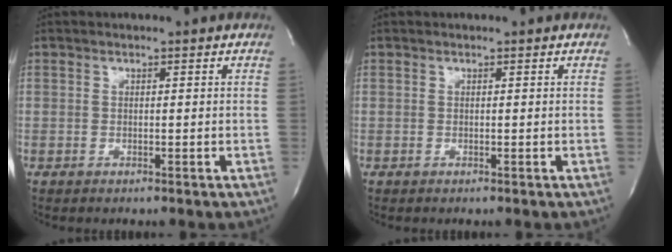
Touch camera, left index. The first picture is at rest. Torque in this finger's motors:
{"motor_torque": [0.00, 0.00, 0.00, 0.00]}